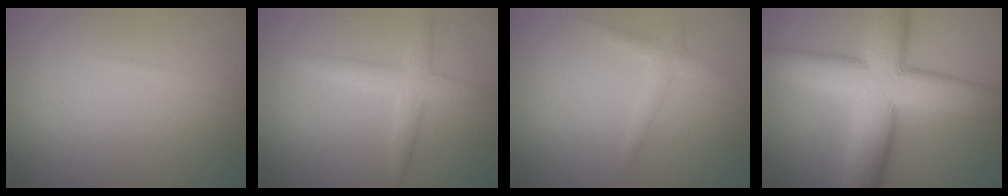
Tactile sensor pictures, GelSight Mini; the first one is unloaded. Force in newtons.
{"total": 2.8, "press": 2.8, "slide": 0.0}
{"total": 1.4, "press": 1.4, "slide": 0.0}
{"total": 12.1, "press": 12.1, "slide": 0.5}